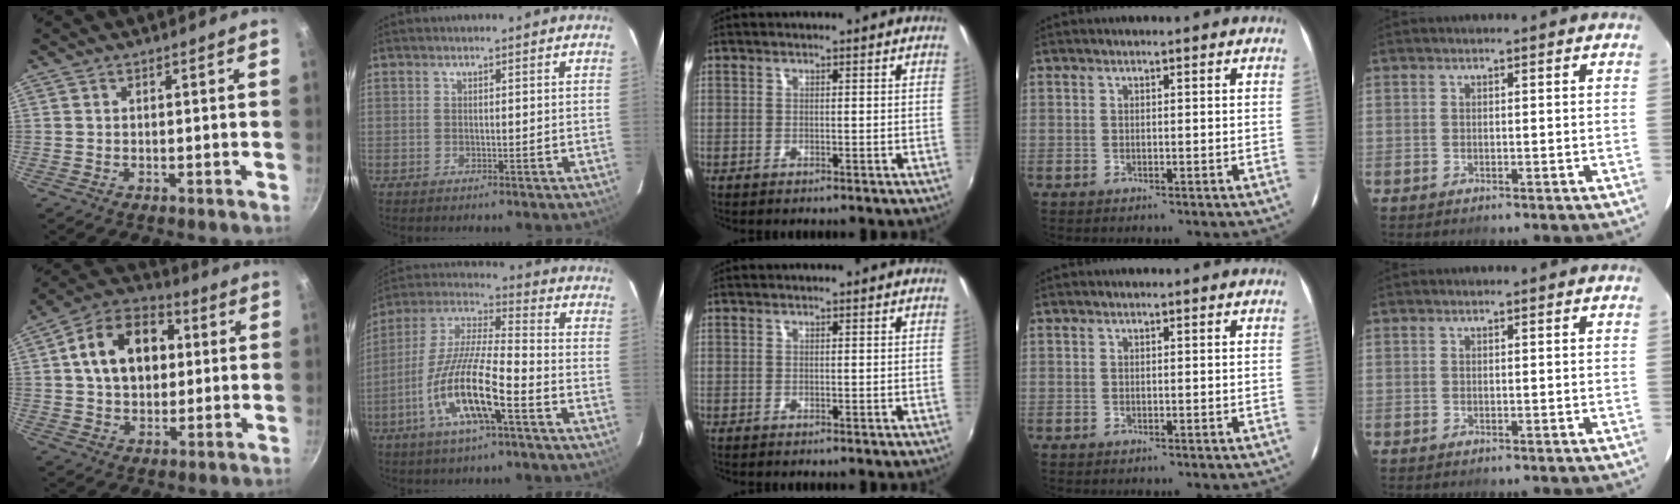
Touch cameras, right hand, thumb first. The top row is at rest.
{"thumb": {"total": 16.0, "force": [3.1, 11.3, 10.8], "torque": [-0.149, 0.022, 0.038]}, "index": {"total": 15.4, "force": [-6.8, 2.5, 13.6], "torque": [-0.273, -0.011, -0.137]}}